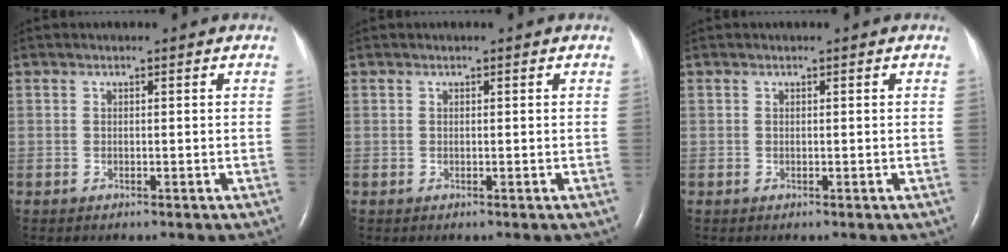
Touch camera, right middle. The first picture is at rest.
{"total": 0.0}
{"total": 0.0}